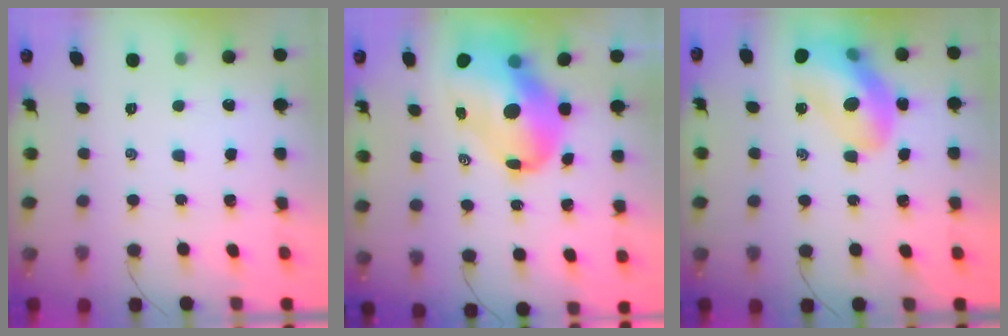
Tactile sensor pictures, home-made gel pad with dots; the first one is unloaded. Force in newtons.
{"total": 16.9, "press": 16.3, "slide": 4.6}
{"total": 17.0, "press": 16.6, "slide": 3.7}